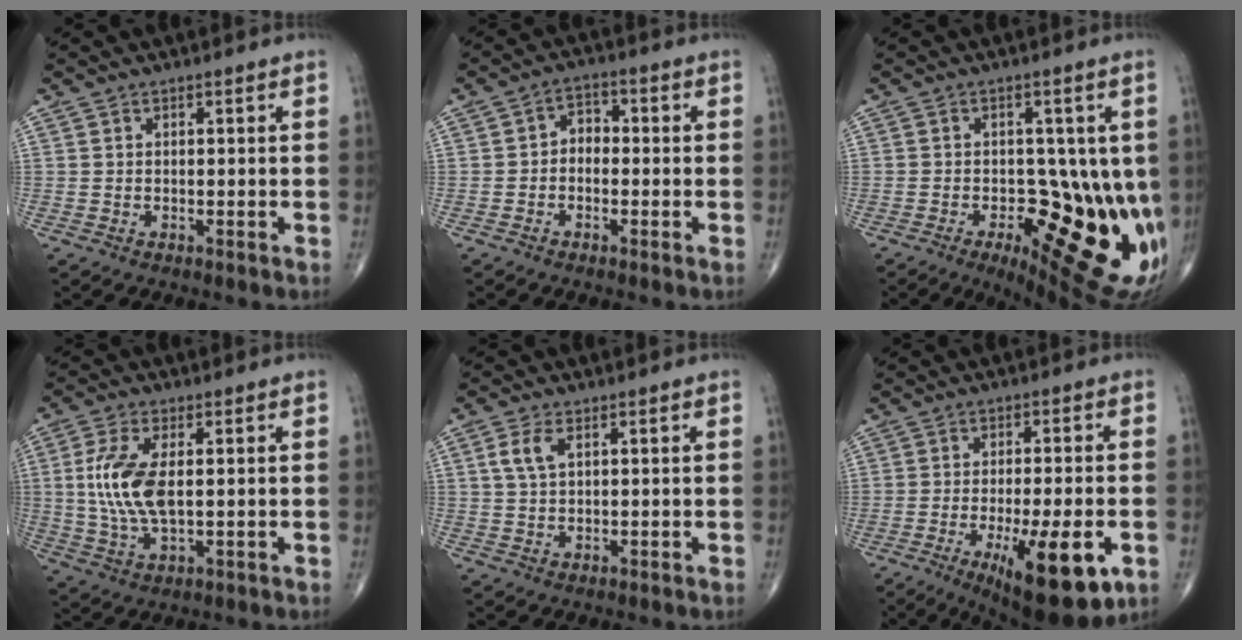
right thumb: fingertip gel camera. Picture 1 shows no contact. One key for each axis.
{"total": 3.9, "fx": -0.6, "fy": 2.9, "fz": 2.5, "tx": -0.019, "ty": 0.020, "tz": -0.025}
{"total": 22.5, "fx": -4.5, "fy": 9.6, "fz": 19.8, "tx": -0.190, "ty": -0.023, "tz": -0.035}
{"total": 10.8, "fx": 1.0, "fy": 4.9, "fz": 9.5, "tx": -0.212, "ty": -0.005, "tz": 0.025}
{"total": 4.1, "fx": 1.4, "fy": 2.1, "fz": 3.2, "tx": -0.074, "ty": 0.006, "tz": 0.029}
{"total": 16.9, "fx": -6.5, "fy": 5.0, "fz": 14.8, "tx": -0.192, "ty": -0.004, "tz": -0.084}